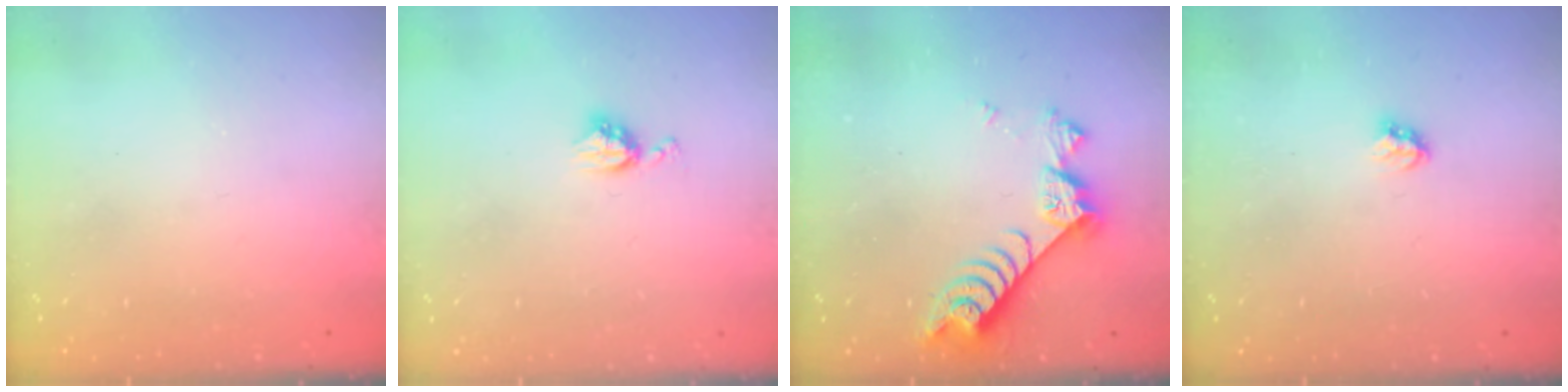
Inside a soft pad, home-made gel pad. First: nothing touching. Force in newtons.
{"total": 4.6, "press": 4.6, "slide": 0.4}
{"total": 7.6, "press": 7.5, "slide": 1.0}
{"total": 2.8, "press": 2.8, "slide": 0.5}